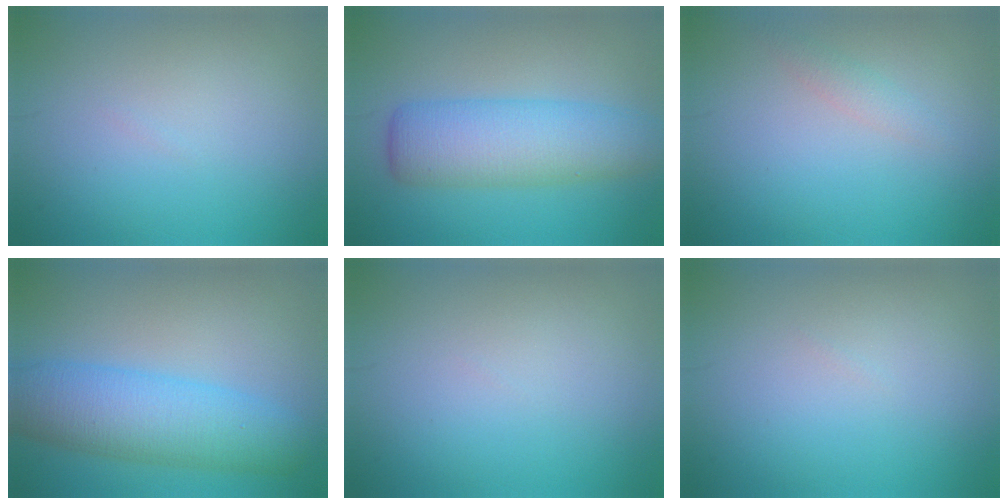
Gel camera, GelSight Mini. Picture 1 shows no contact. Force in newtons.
{"total": 6.7, "press": 6.7, "slide": 0.2}
{"total": 1.2, "press": 1.2, "slide": 0.0}
{"total": 7.4, "press": 7.4, "slide": 0.2}
{"total": 0.0}
{"total": 0.0}